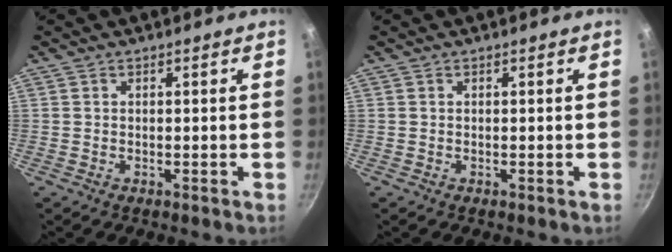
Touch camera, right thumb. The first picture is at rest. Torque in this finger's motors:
{"motor_torque": [-0.01, -0.01, 0.08, 0.08, 0.00]}